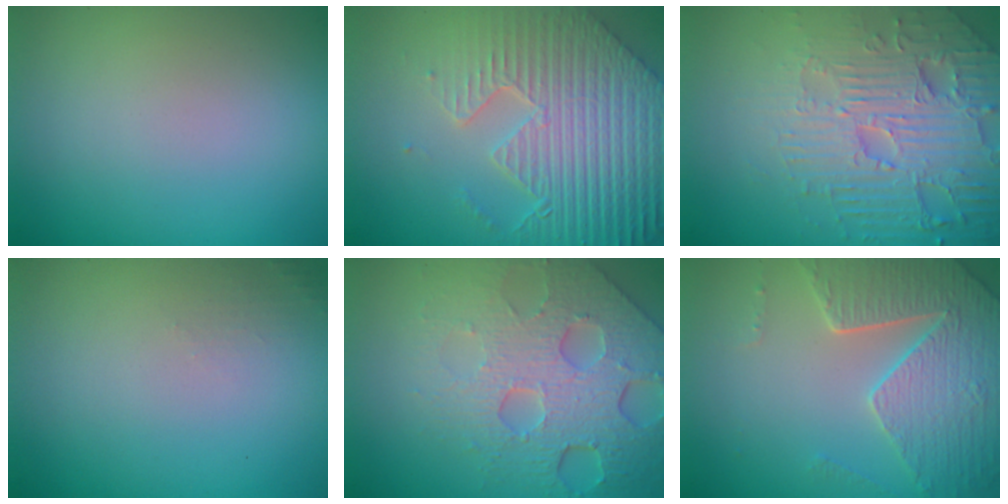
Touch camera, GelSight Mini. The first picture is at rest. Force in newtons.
{"total": 9.2, "press": 6.5, "slide": 6.6}
{"total": 6.9, "press": 5.3, "slide": 4.4}
{"total": 0.7, "press": 0.6, "slide": 0.1}
{"total": 7.9, "press": 5.5, "slide": 5.7}
{"total": 5.2, "press": 4.7, "slide": 2.3}